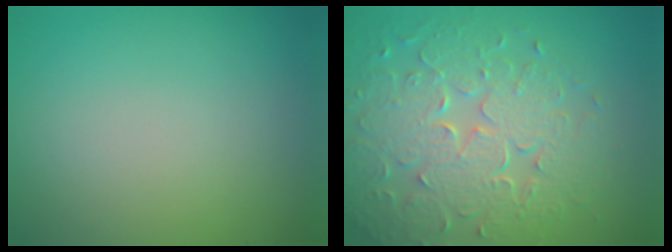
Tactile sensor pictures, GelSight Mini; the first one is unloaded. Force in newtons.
{"total": 8.2, "press": 5.8, "slide": 5.8}